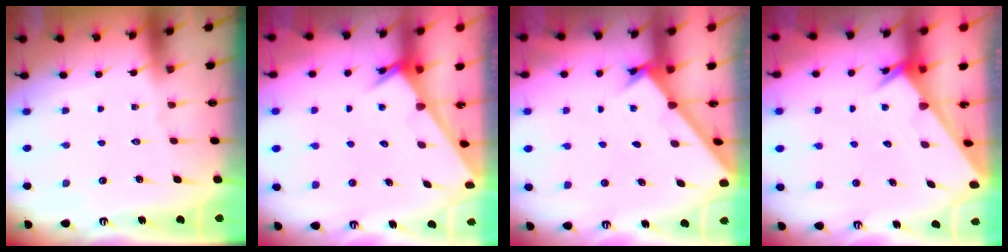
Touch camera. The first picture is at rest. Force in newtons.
{"total": 2.5, "press": 2.5, "slide": 0.1}
{"total": 1.6, "press": 1.6, "slide": 0.1}
{"total": 3.4, "press": 3.4, "slide": 0.3}